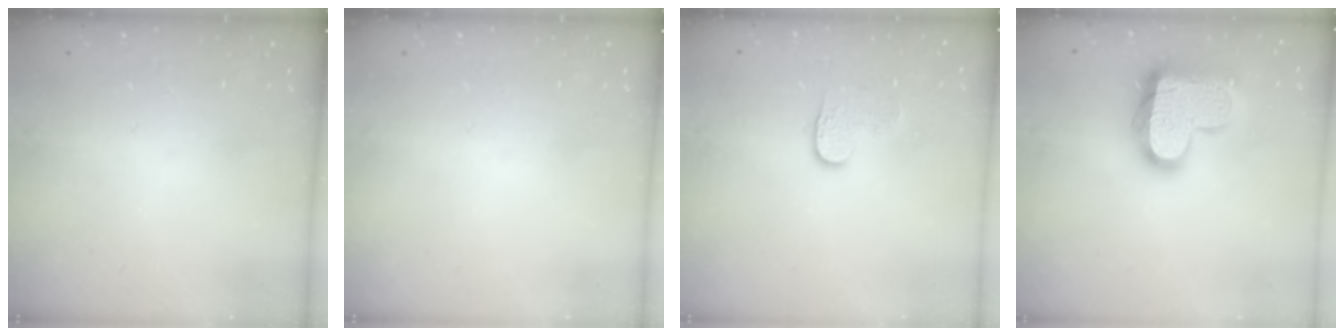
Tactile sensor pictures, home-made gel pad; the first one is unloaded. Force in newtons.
{"total": 0.0}
{"total": 4.7, "press": 4.7, "slide": 0.4}
{"total": 19.2, "press": 19.2, "slide": 1.3}